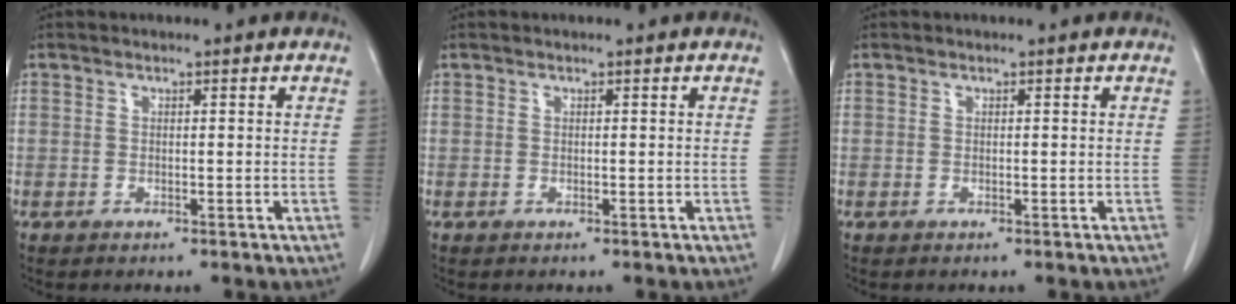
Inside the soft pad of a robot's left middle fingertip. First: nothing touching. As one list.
[{"total": 0.0}, {"total": 0.0}]